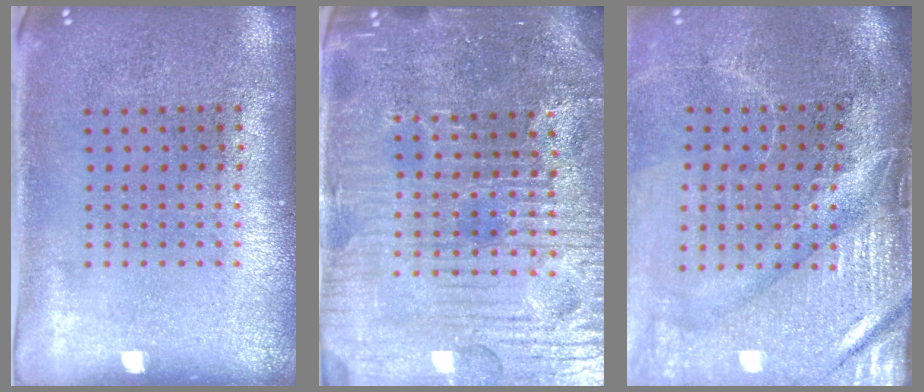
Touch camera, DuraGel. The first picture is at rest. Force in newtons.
{"total": 5.5, "press": 5.2, "slide": 1.8}
{"total": 4.7, "press": 4.0, "slide": 2.5}